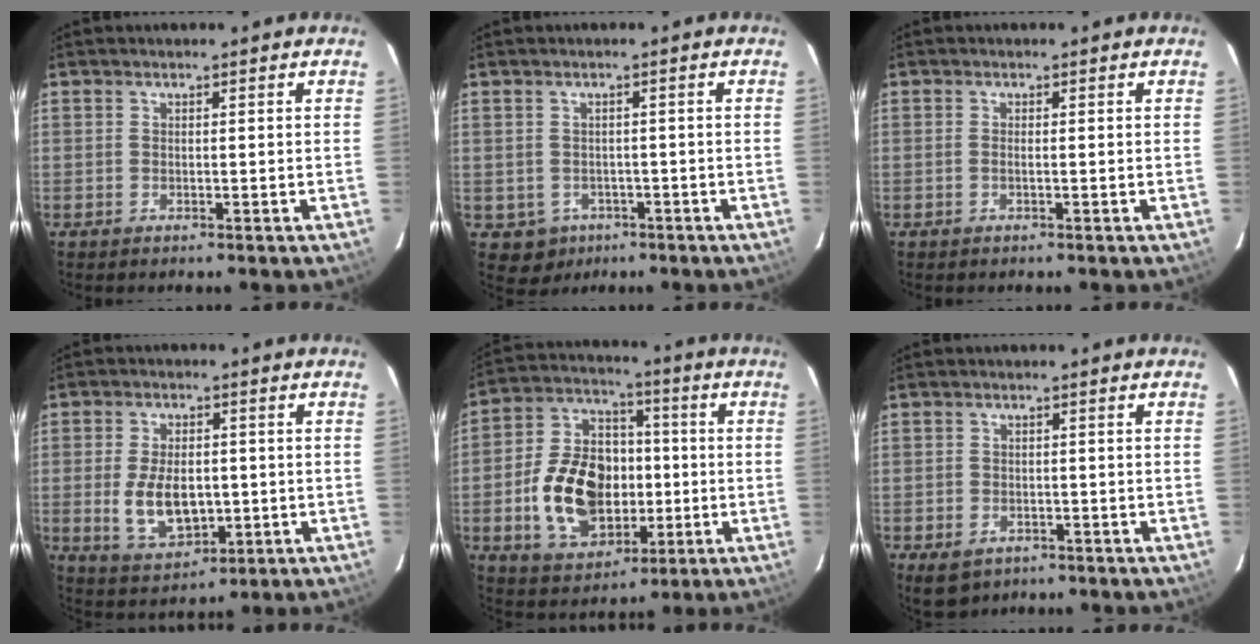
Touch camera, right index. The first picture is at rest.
{"total": 4.4, "force": [-1.7, 3.9, 0.8], "torque": [-0.026, 0.005, -0.013]}
{"total": 0.7, "force": [-0.2, -0.1, 0.7], "torque": [-0.014, 0.001, -0.005]}
{"total": 10.0, "force": [-1.3, 5.8, 8.1], "torque": [-0.163, -0.009, -0.008]}
{"total": 17.2, "force": [-2.8, 11.9, 12.1], "torque": [-0.253, 0.024, -0.031]}
{"total": 5.3, "force": [-3.0, 3.8, 2.3], "torque": [-0.053, -0.009, -0.040]}